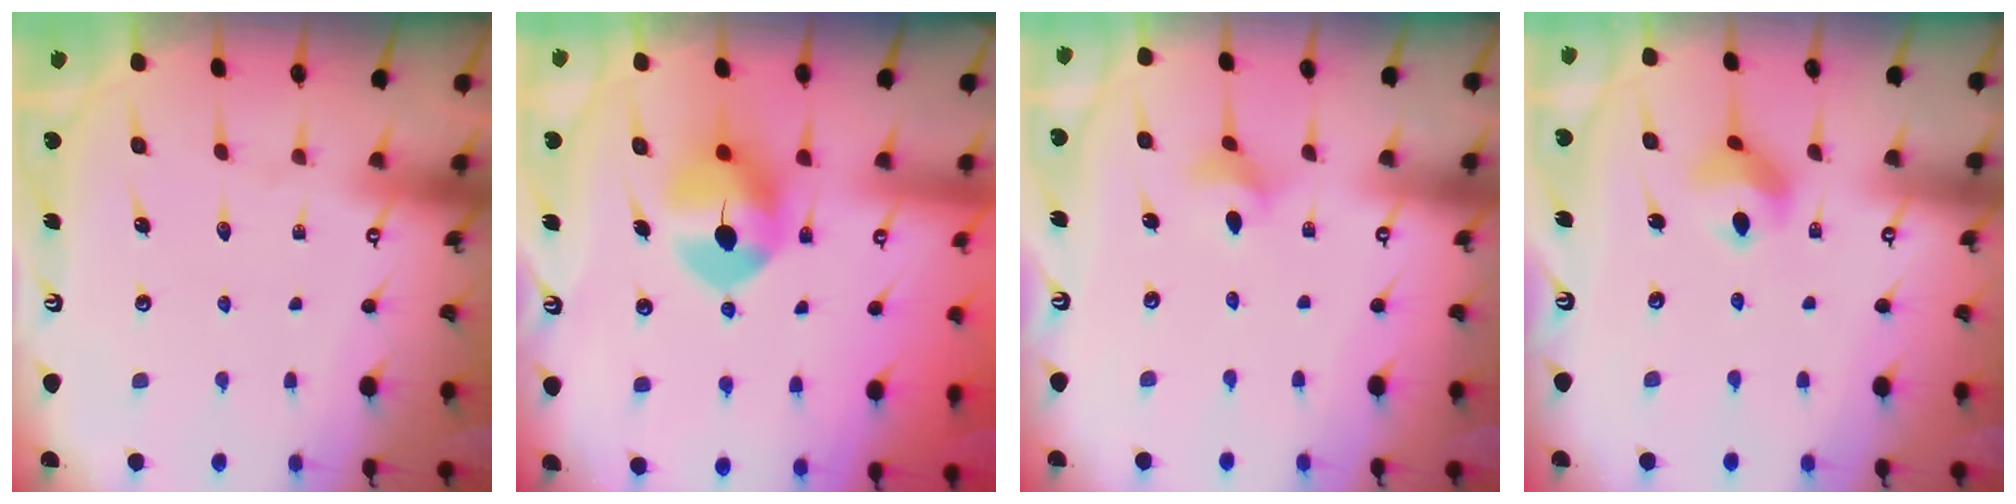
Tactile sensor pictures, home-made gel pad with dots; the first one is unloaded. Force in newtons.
{"total": 8.9, "press": 8.9, "slide": 1.2}
{"total": 3.6, "press": 3.5, "slide": 0.6}
{"total": 9.2, "press": 9.0, "slide": 2.2}